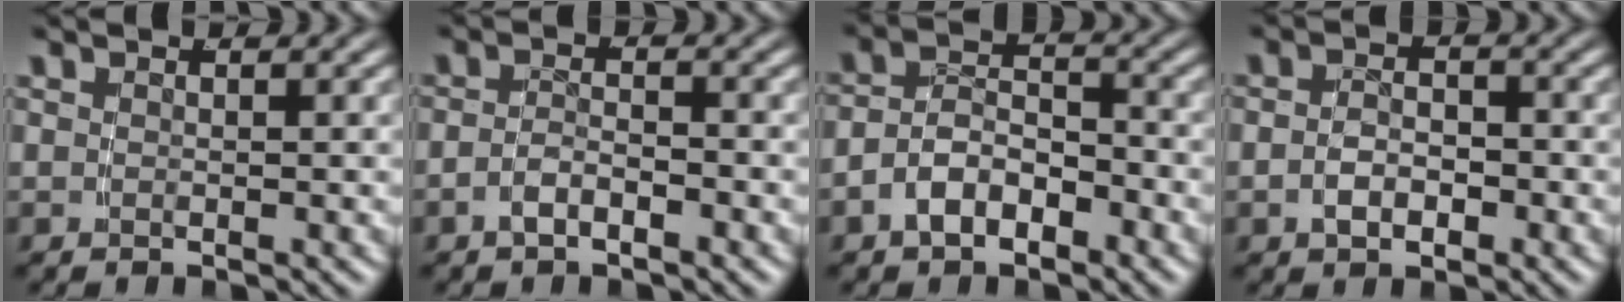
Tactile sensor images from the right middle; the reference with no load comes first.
{"total": 2.0, "force": [-1.6, 0.4, 1.0], "torque": [-0.014, -0.001, -0.030]}
{"total": 4.9, "force": [-2.5, 3.4, 2.5], "torque": [-0.041, -0.008, -0.045]}
{"total": 2.4, "force": [-1.1, 1.4, 1.6], "torque": [-0.023, 0.000, -0.019]}